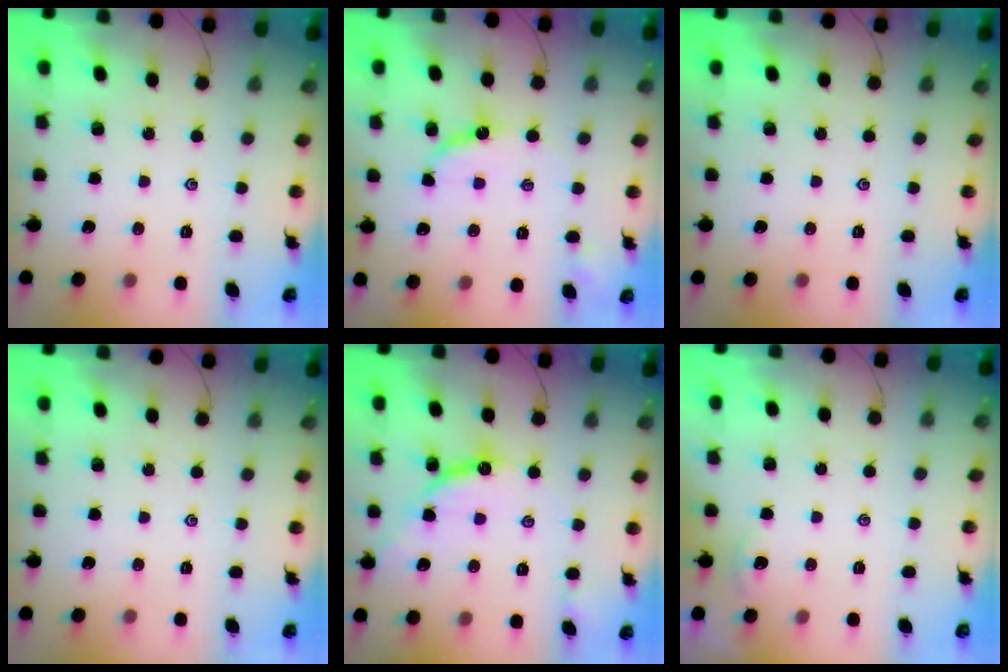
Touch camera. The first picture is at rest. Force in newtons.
{"total": 8.0, "press": 7.9, "slide": 0.4}
{"total": 0.0}
{"total": 0.0}
{"total": 9.7, "press": 9.7, "slide": 0.6}
{"total": 0.0}